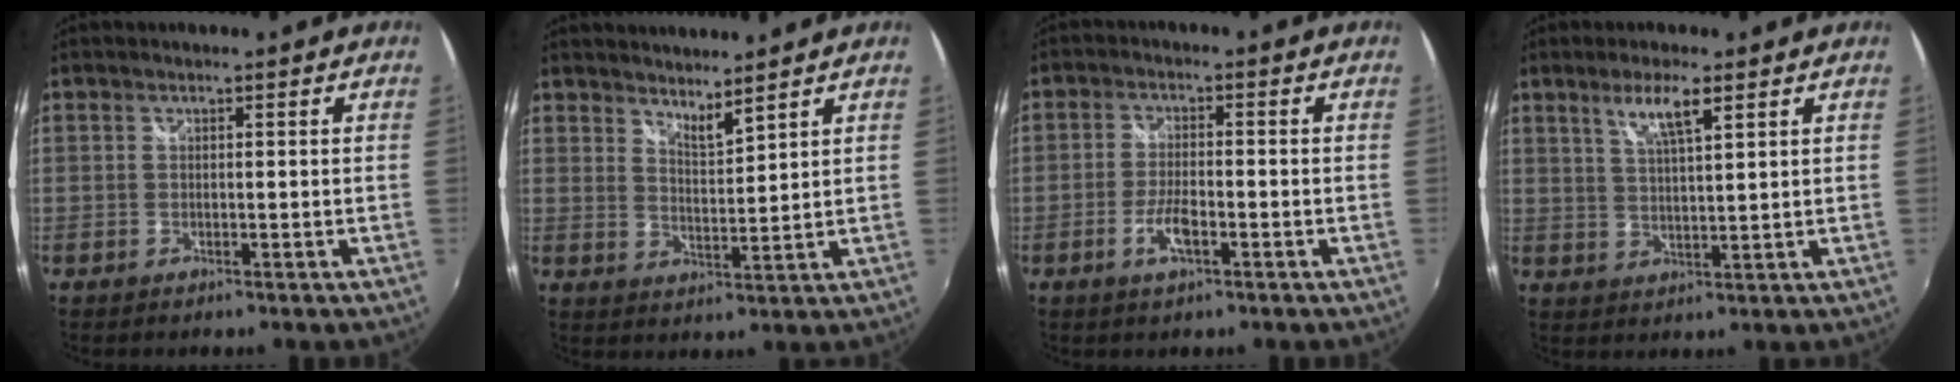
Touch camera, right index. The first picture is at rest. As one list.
[{"total": 4.6, "force": [4.2, 0.4, 1.8], "torque": [-0.025, -0.005, 0.066]}, {"total": 4.7, "force": [-2.2, 1.6, 3.9], "torque": [-0.085, -0.004, -0.043]}, {"total": 5.7, "force": [3.3, 0.7, 4.6], "torque": [-0.086, 0.000, 0.061]}]